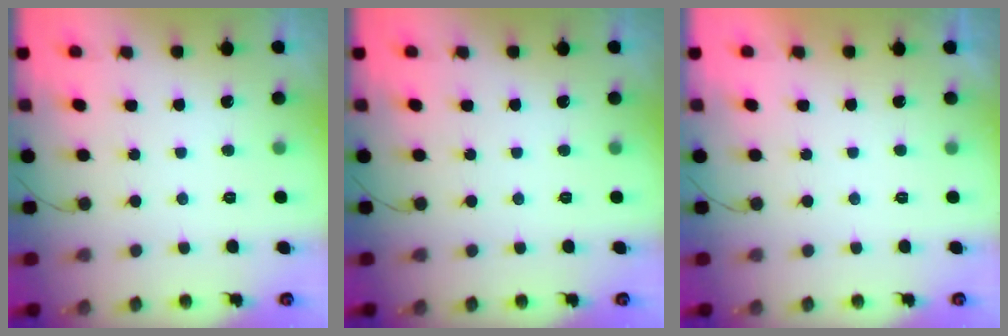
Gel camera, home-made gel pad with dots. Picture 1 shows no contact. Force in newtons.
{"total": 0.0}
{"total": 2.1, "press": 2.1, "slide": 0.4}